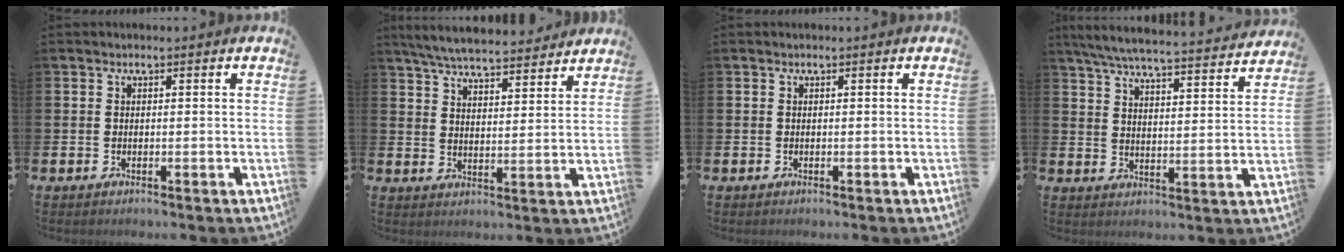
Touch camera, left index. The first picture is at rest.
{"total": 6.5, "force": [6.2, 0.7, 1.5], "torque": [-0.043, -0.035, 0.111]}
{"total": 0.0}
{"total": 6.6, "force": [6.3, 0.4, 2.1], "torque": [-0.056, -0.048, 0.107]}